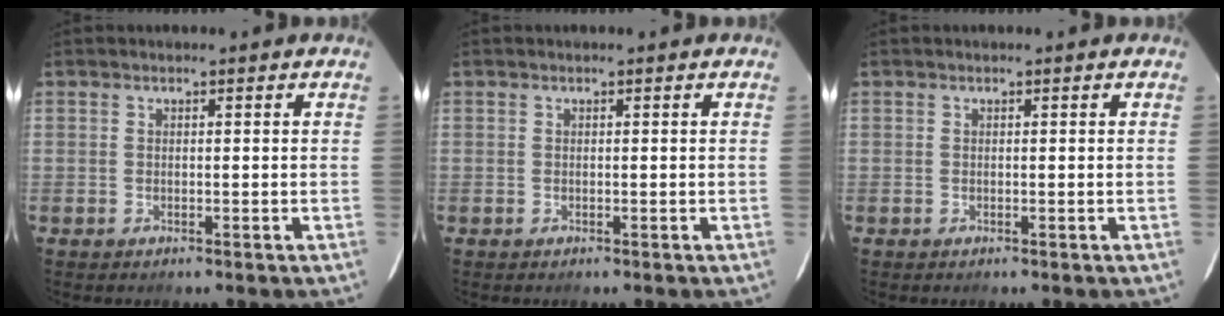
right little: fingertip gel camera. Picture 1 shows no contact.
{"total": 0.0}
{"total": 0.0}